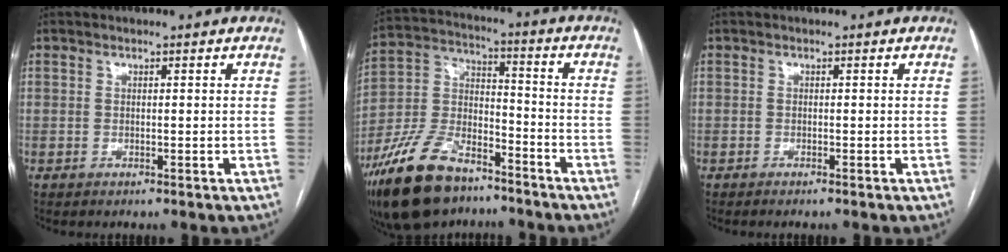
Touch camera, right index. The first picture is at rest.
{"total": 17.5, "force": [-12.5, 7.6, 9.7], "torque": [-0.212, 0.006, -0.227]}
{"total": 0.8, "force": [-0.7, -0.2, 0.4], "torque": [-0.007, 0.000, -0.011]}